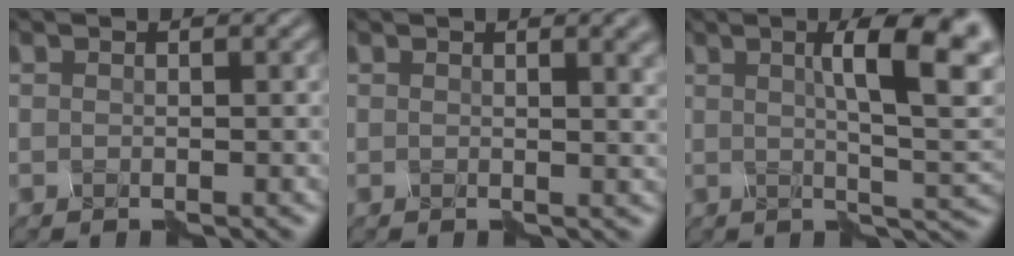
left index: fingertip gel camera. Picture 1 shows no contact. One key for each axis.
{"total": 3.1, "fx": 1.3, "fy": 1.1, "fz": 2.6, "tx": -0.019, "ty": 0.014, "tz": 0.007}
{"total": 9.9, "fx": 3.2, "fy": 2.5, "fz": 9.1, "tx": -0.097, "ty": 0.015, "tz": 0.050}